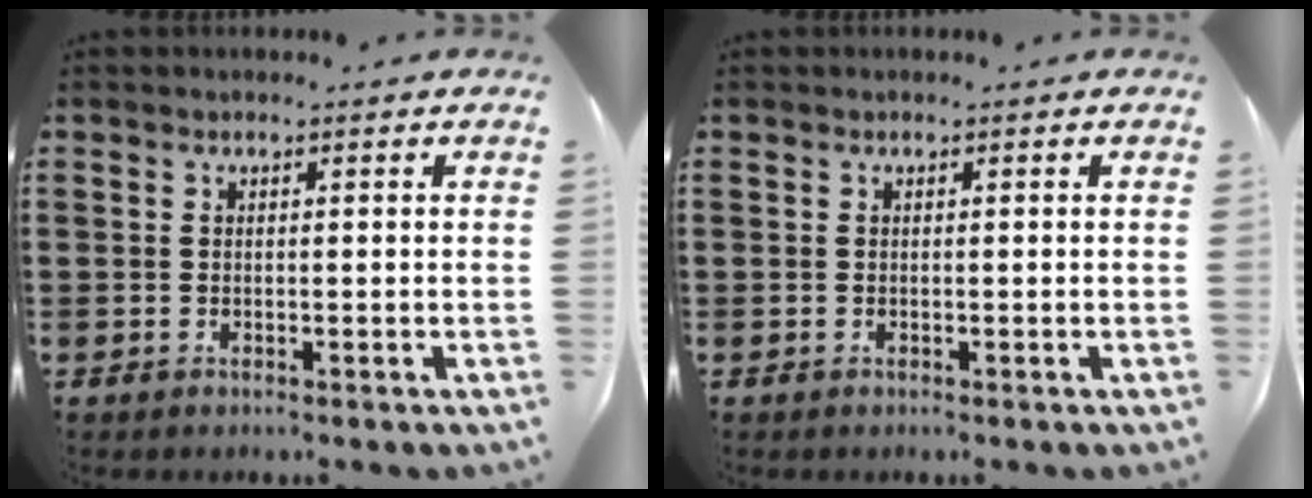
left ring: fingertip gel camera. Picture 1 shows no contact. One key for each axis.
{"total": 0.0}